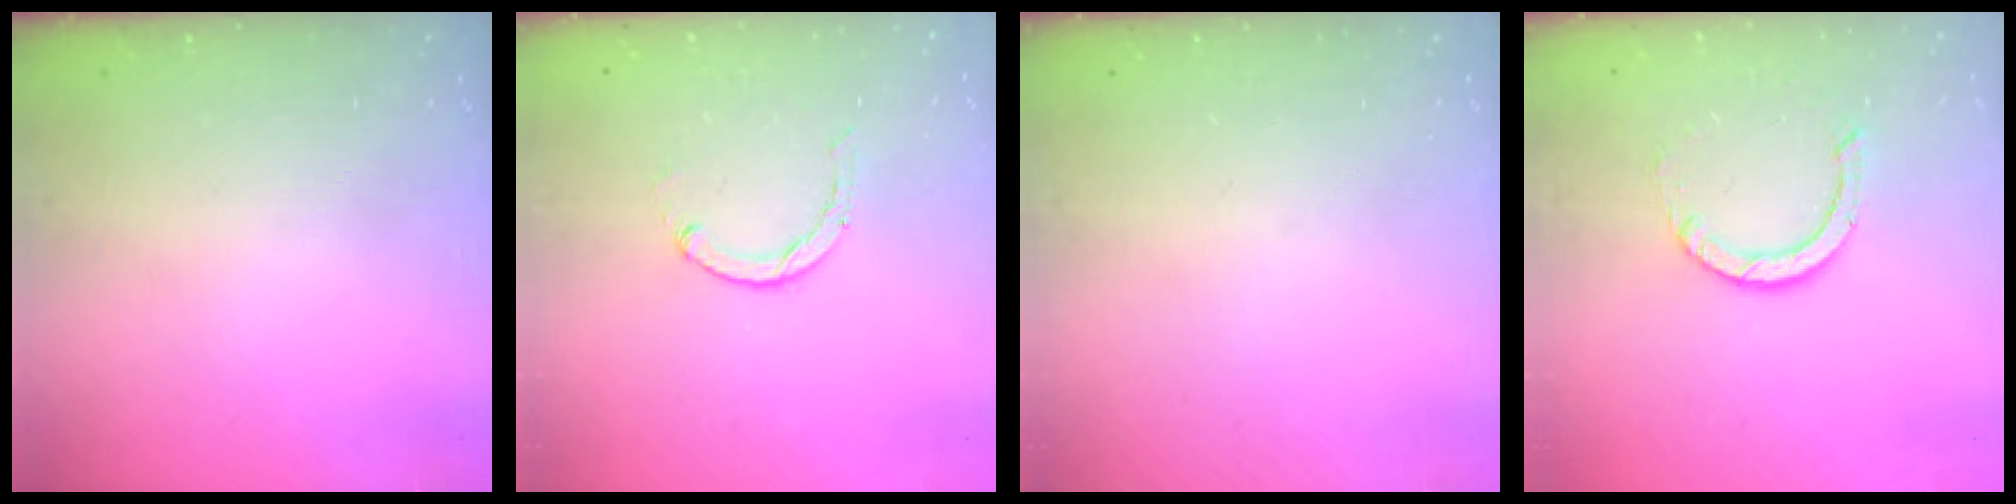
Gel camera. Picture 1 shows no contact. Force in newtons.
{"total": 0.8, "press": 0.8, "slide": 0.2}
{"total": 0.0}
{"total": 2.9, "press": 2.9, "slide": 0.2}